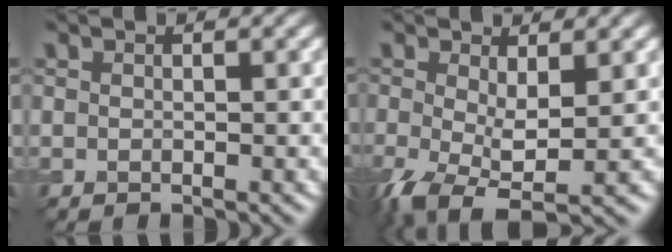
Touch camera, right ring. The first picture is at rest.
{"total": 5.5, "force": [-1.5, 2.4, 4.7], "torque": [-0.112, -0.017, -0.029]}